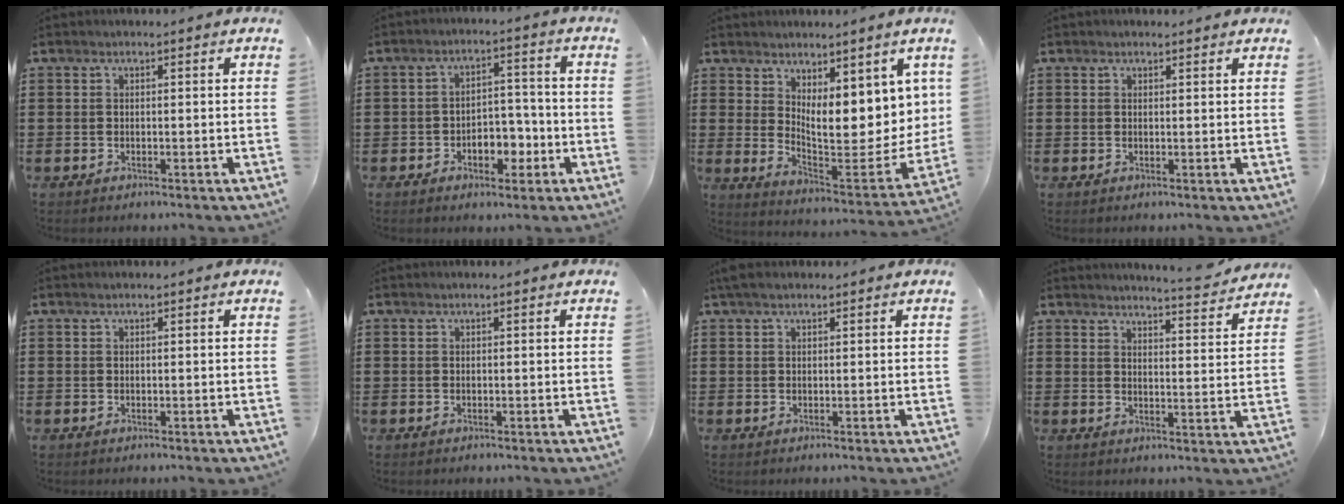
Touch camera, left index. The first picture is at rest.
{"total": 5.2, "force": [-2.3, 3.3, 3.3], "torque": [-0.052, 0.009, -0.045]}
{"total": 7.8, "force": [4.4, 2.9, 5.7], "torque": [-0.096, -0.051, 0.075]}
{"total": 0.7, "force": [0.6, 0.4, 0.0], "torque": [-0.002, 0.003, 0.012]}
{"total": 0.0}
{"total": 0.0}
{"total": 0.9, "force": [0.6, 0.6, 0.4], "torque": [-0.009, 0.005, 0.012]}
{"total": 4.7, "force": [4.6, -0.5, 0.9], "torque": [-0.018, -0.034, 0.078]}